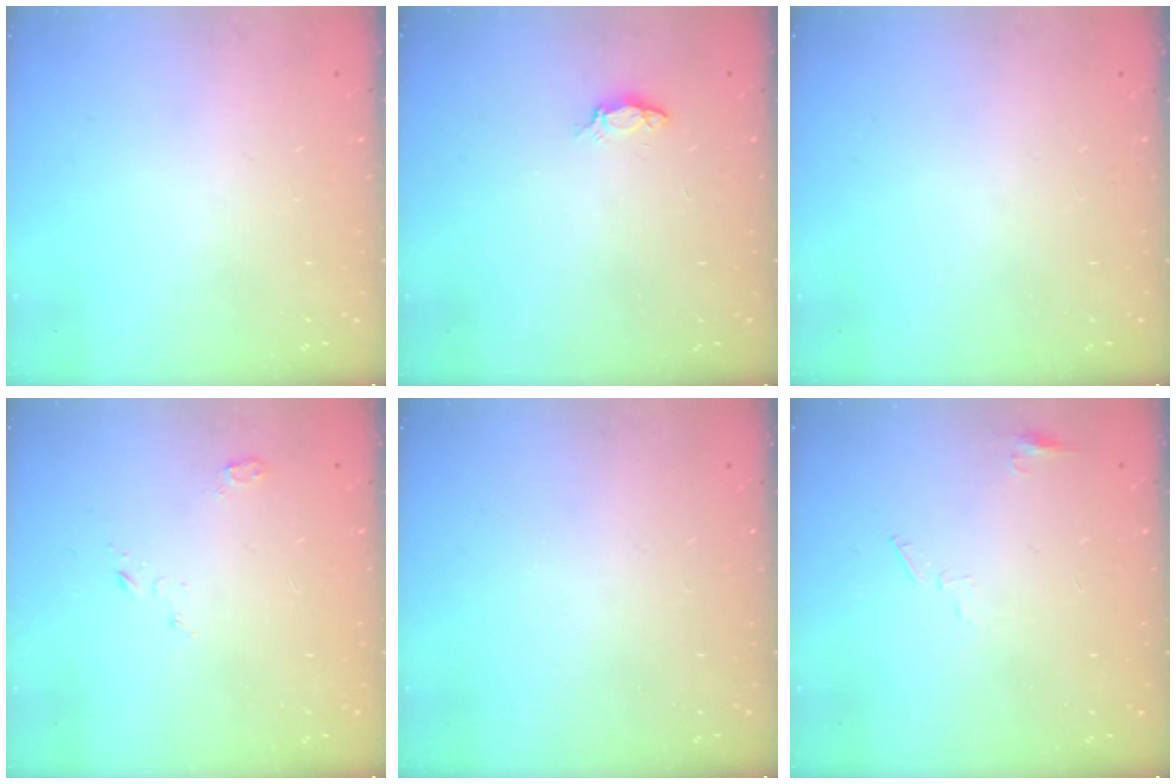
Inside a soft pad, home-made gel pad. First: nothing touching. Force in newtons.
{"total": 4.1, "press": 4.1, "slide": 0.5}
{"total": 0.0}
{"total": 3.4, "press": 3.4, "slide": 0.4}
{"total": 0.0}
{"total": 4.5, "press": 4.4, "slide": 0.5}